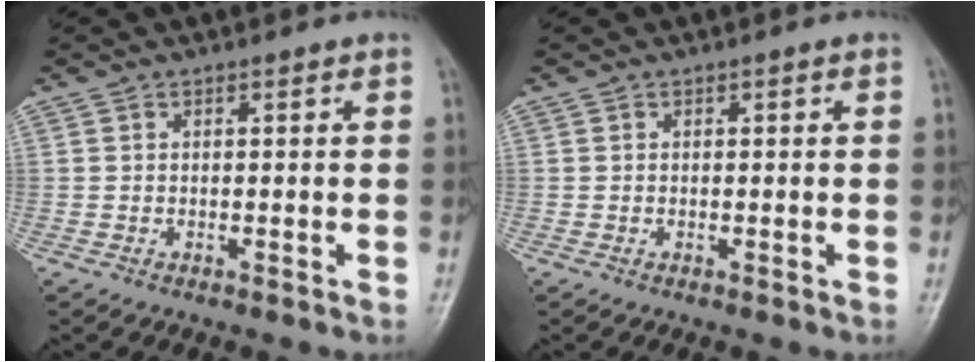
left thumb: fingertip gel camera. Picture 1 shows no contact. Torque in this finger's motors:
{"motor_torque": [-0.37, -0.31, -0.09, 0.12, -0.01]}